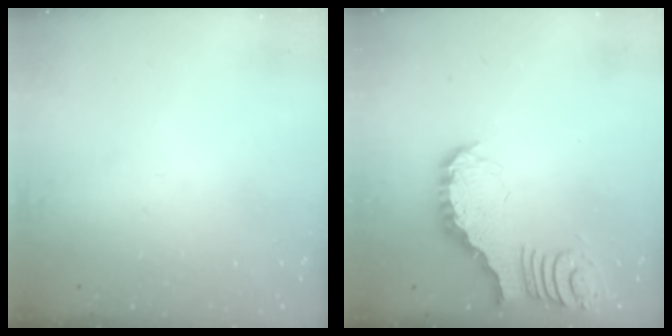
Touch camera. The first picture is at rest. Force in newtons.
{"total": 3.9, "press": 3.8, "slide": 0.6}